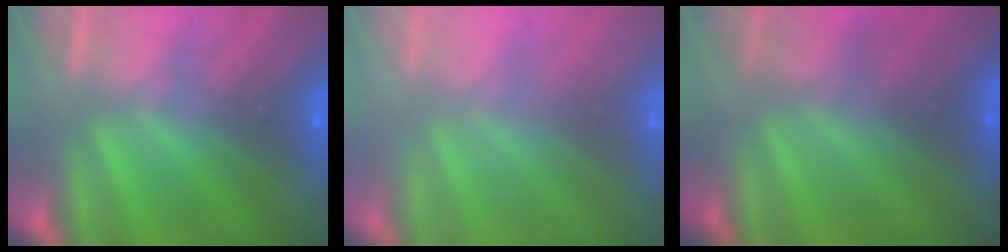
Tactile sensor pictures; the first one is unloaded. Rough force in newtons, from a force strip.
{"total": 2.7}
{"total": 2.6}